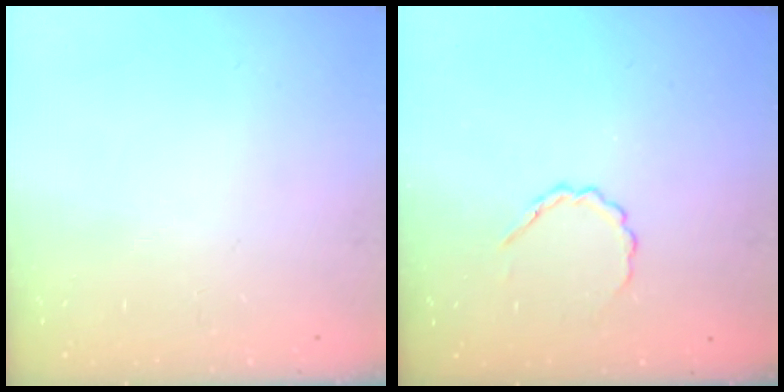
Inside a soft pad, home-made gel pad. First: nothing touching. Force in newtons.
{"total": 3.3, "press": 3.1, "slide": 1.2}